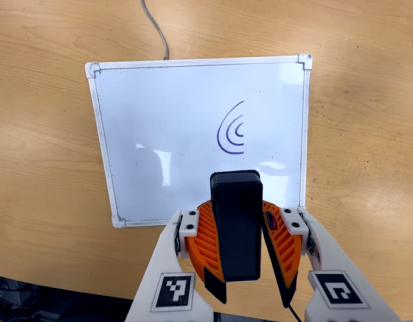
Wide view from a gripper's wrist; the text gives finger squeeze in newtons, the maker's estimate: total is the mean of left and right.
{"total": 11.0, "left": 10.6, "right": 11.3}